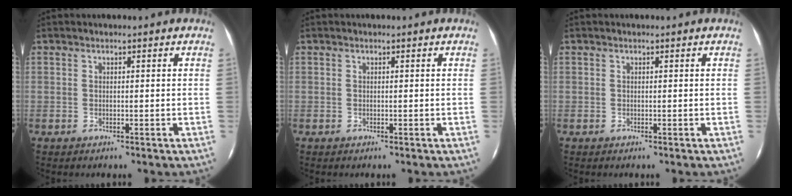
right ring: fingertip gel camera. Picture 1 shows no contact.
{"total": 0.0}
{"total": 0.0}